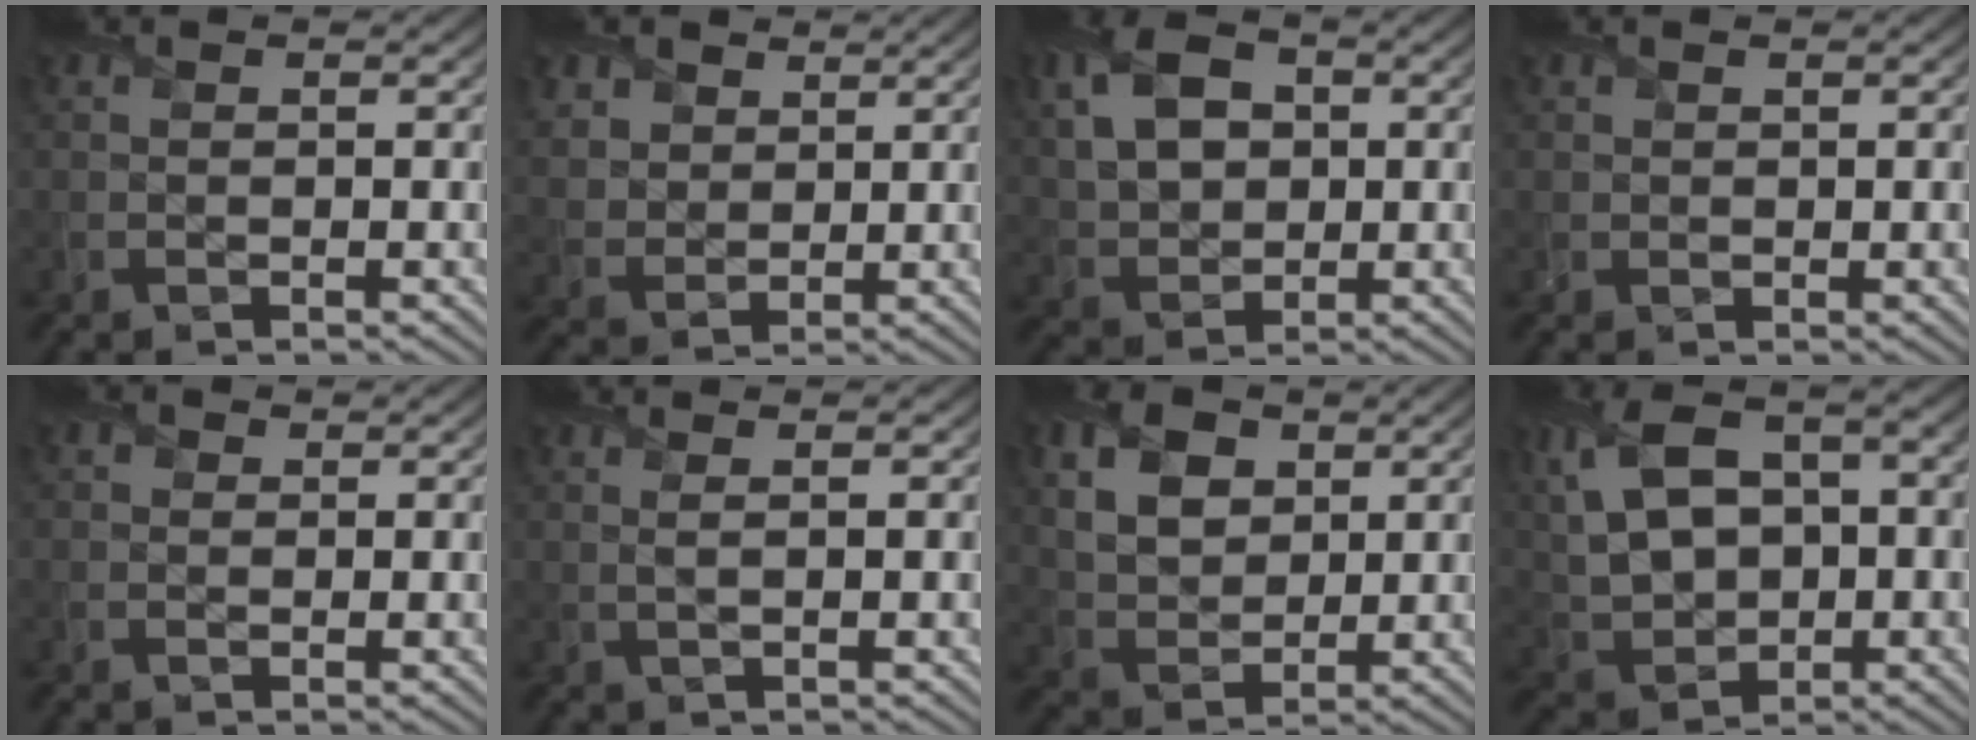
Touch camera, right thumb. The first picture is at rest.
{"total": 6.3, "force": [3.5, 4.7, 2.4], "torque": [-0.105, -0.003, 0.076]}
{"total": 8.4, "force": [2.0, 5.9, 5.6], "torque": [-0.138, 0.013, 0.031]}
{"total": 1.1, "force": [0.6, 0.8, 0.5], "torque": [-0.011, -0.001, 0.013]}
{"total": 1.1, "force": [0.3, 1.0, 0.3], "torque": [-0.003, -0.002, 0.001]}
{"total": 1.4, "force": [0.6, 0.4, 1.2], "torque": [-0.022, 0.003, 0.004]}
{"total": 7.4, "force": [3.0, 5.1, 4.5], "torque": [-0.120, 0.005, 0.053]}
{"total": 11.9, "force": [2.2, 7.7, 8.8], "torque": [-0.218, 0.007, 0.043]}